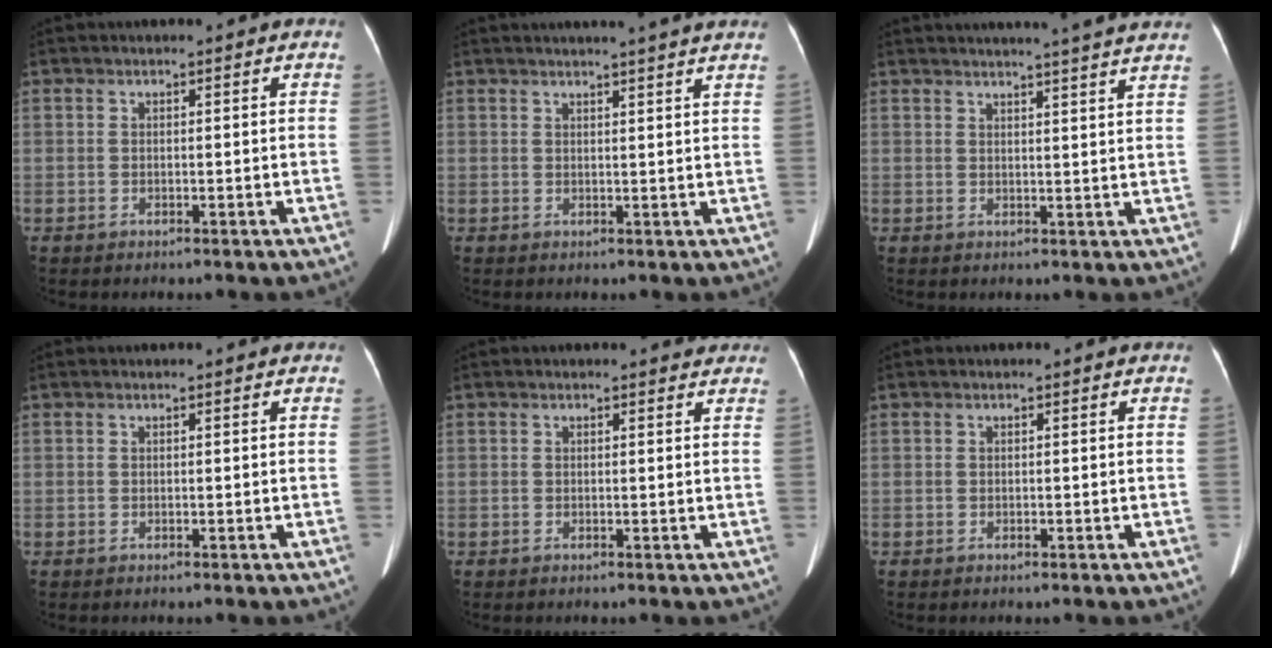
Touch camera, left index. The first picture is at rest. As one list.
[{"total": 8.0, "force": [7.1, -0.8, 3.6], "torque": [-0.046, 0.016, 0.070]}, {"total": 13.9, "force": [12.6, -0.8, 5.7], "torque": [-0.087, -0.015, 0.142]}, {"total": 0.6, "force": [0.5, 0.0, 0.2], "torque": [-0.001, 0.012, 0.008]}, {"total": 2.1, "force": [2.0, 0.5, 0.4], "torque": [-0.009, -0.003, 0.012]}, {"total": 0.0}]